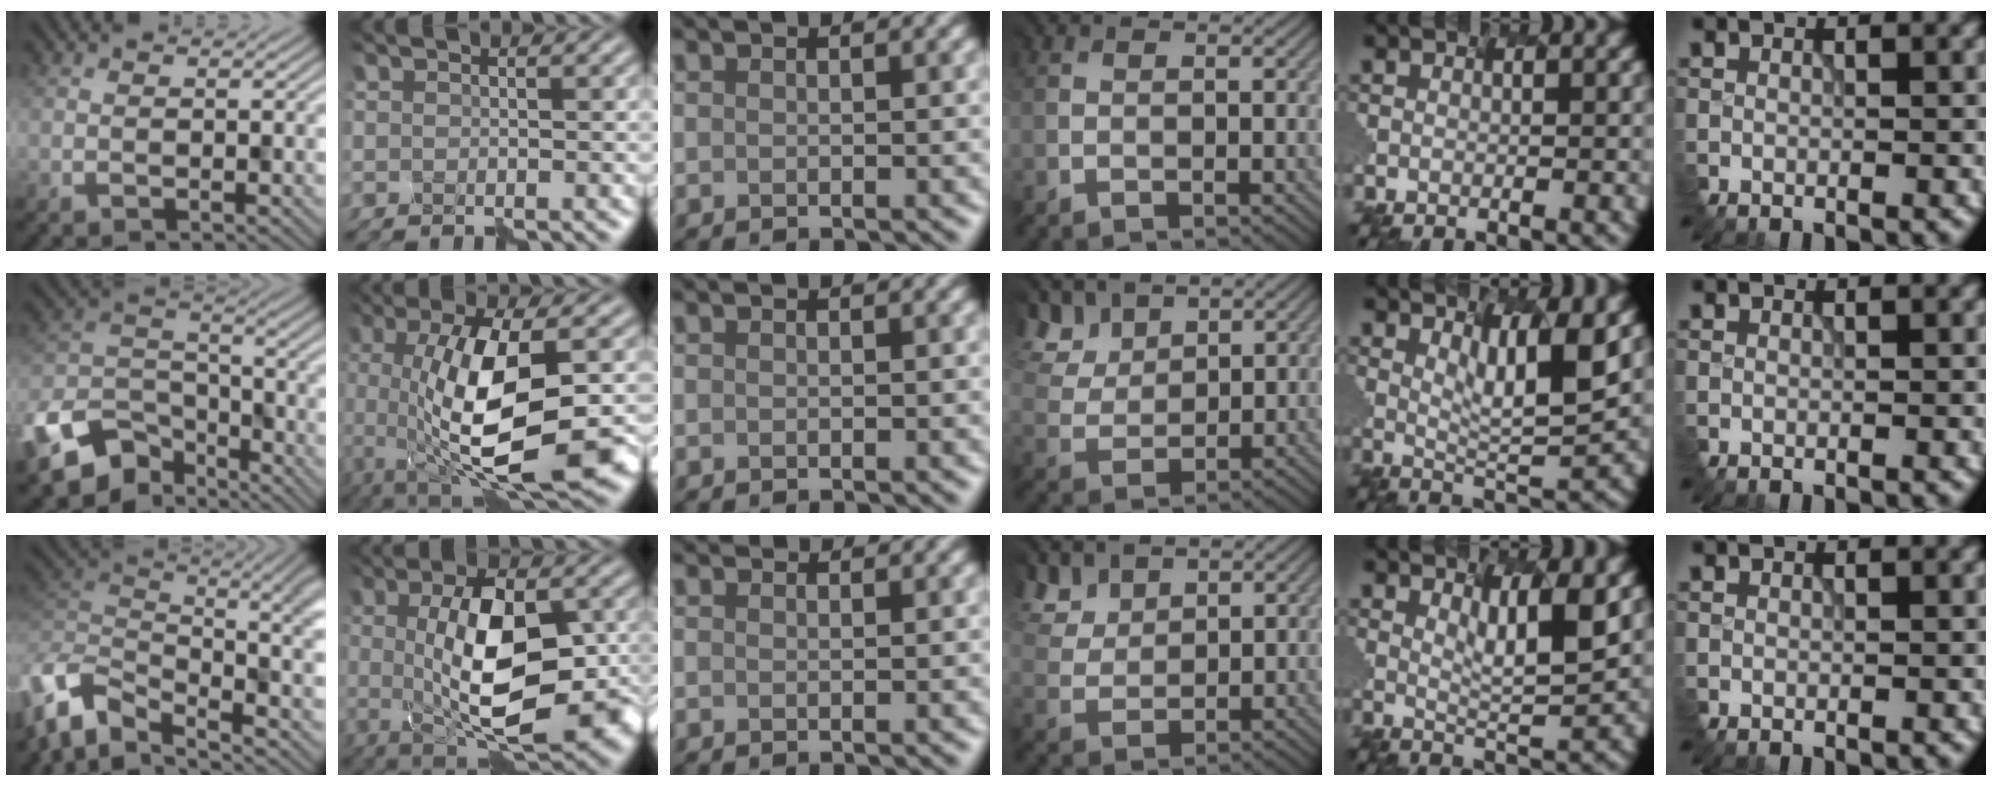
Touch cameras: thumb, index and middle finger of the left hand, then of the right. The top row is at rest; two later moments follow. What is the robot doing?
{"motion": "disassemble", "object": "puzzle pieces"}